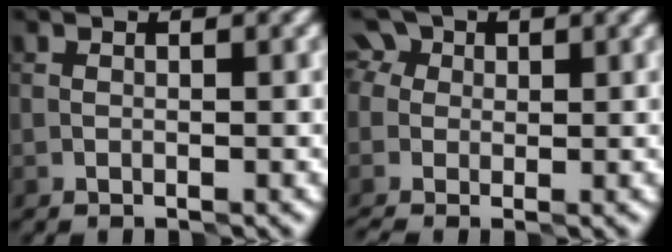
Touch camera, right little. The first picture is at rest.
{"total": 3.5, "force": [0.2, 3.0, 1.8], "torque": [-0.035, 0.020, -0.003]}